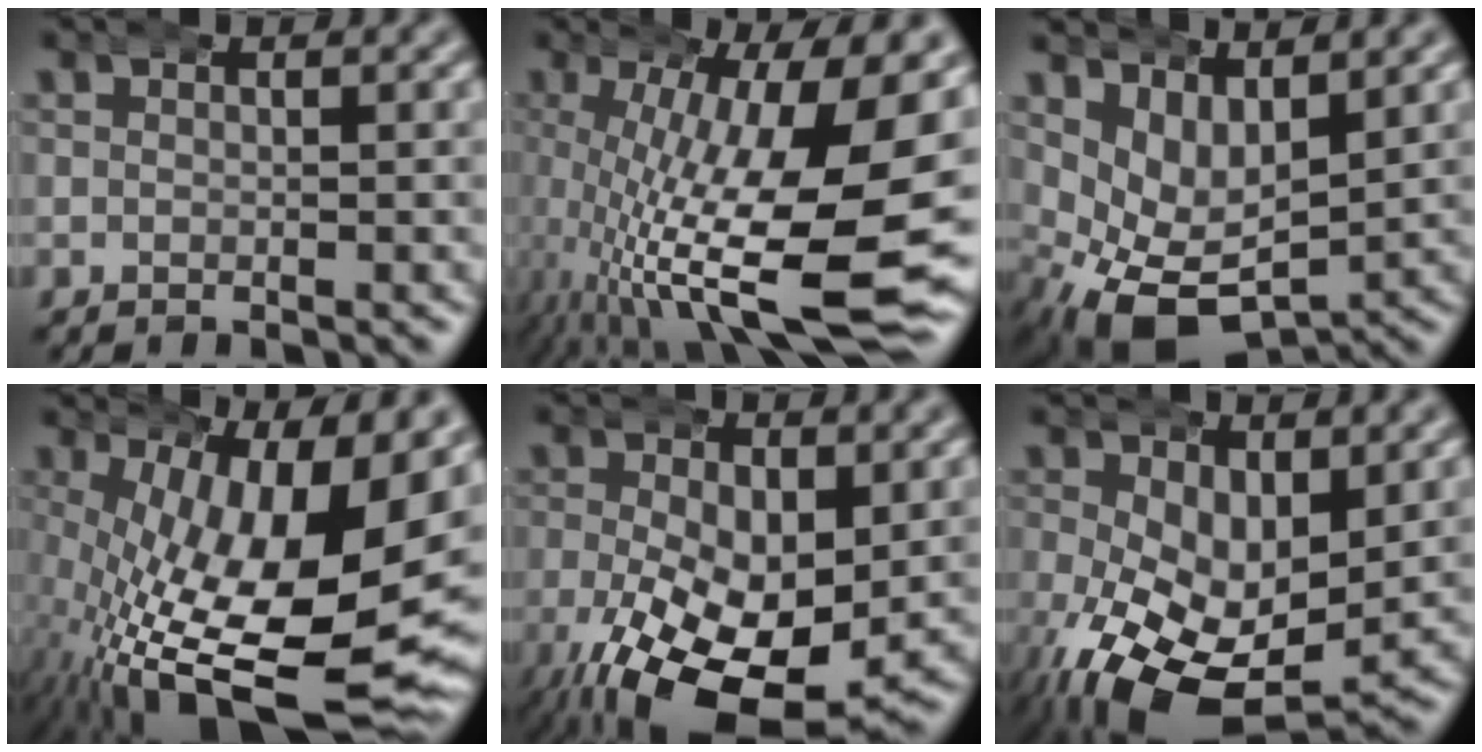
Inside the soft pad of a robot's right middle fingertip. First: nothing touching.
{"total": 15.2, "force": [-3.5, 5.4, 13.8], "torque": [-0.207, -0.033, -0.030]}
{"total": 7.8, "force": [-0.9, 5.4, 5.4], "torque": [-0.112, -0.029, -0.008]}
{"total": 16.0, "force": [-4.8, 6.9, 13.6], "torque": [-0.229, -0.065, -0.034]}
{"total": 11.9, "force": [-4.6, 6.2, 9.1], "torque": [-0.172, -0.054, -0.041]}
{"total": 11.5, "force": [-3.8, 7.2, 8.2], "torque": [-0.161, -0.065, -0.026]}